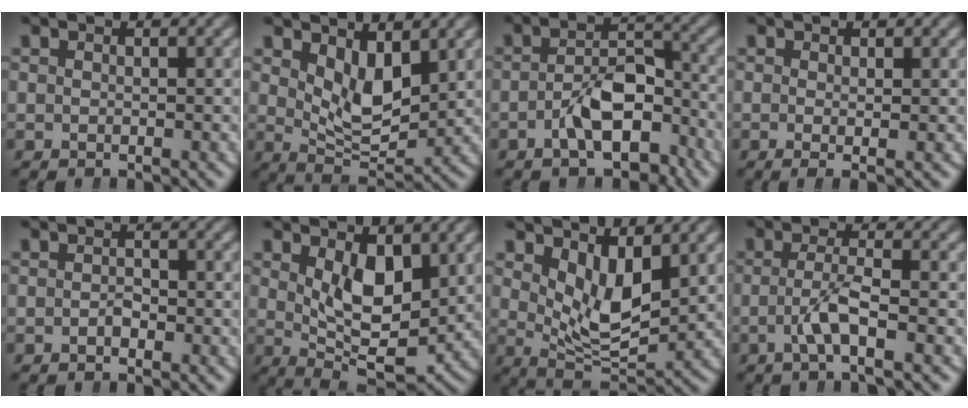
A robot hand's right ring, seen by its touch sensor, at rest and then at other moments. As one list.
[{"total": 5.4, "force": [2.0, 2.7, 4.2], "torque": [-0.059, -0.016, 0.034]}, {"total": 5.1, "force": [-2.7, 2.6, 3.4], "torque": [-0.055, -0.011, -0.043]}, {"total": 1.3, "force": [-0.4, 0.3, 1.2], "torque": [-0.032, -0.013, -0.005]}, {"total": 1.0, "force": [-0.6, 0.6, 0.6], "torque": [-0.010, -0.002, -0.012]}, {"total": 6.4, "force": [0.7, 2.9, 5.7], "torque": [-0.092, -0.031, 0.022]}, {"total": 6.2, "force": [1.8, 3.1, 5.1], "torque": [-0.075, -0.018, 0.035]}, {"total": 3.1, "force": [-1.3, 0.3, 2.8], "torque": [-0.057, -0.010, -0.019]}]